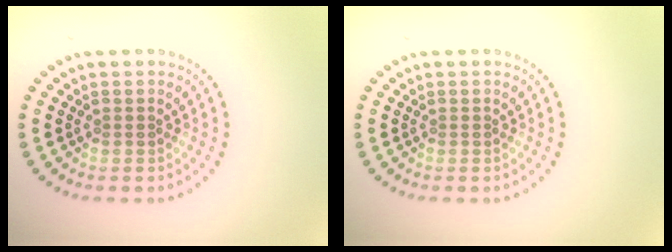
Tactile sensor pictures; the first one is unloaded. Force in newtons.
{"total": 0.0}